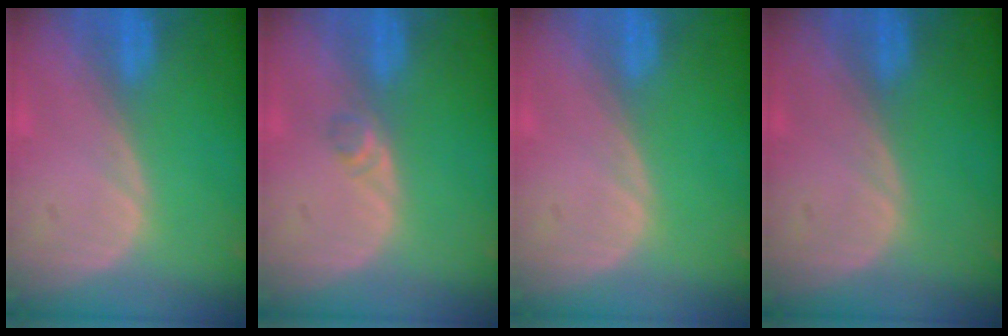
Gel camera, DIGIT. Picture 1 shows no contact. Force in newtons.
{"total": 1.6, "press": 1.4, "slide": 0.8}
{"total": 0.0}
{"total": 0.0}